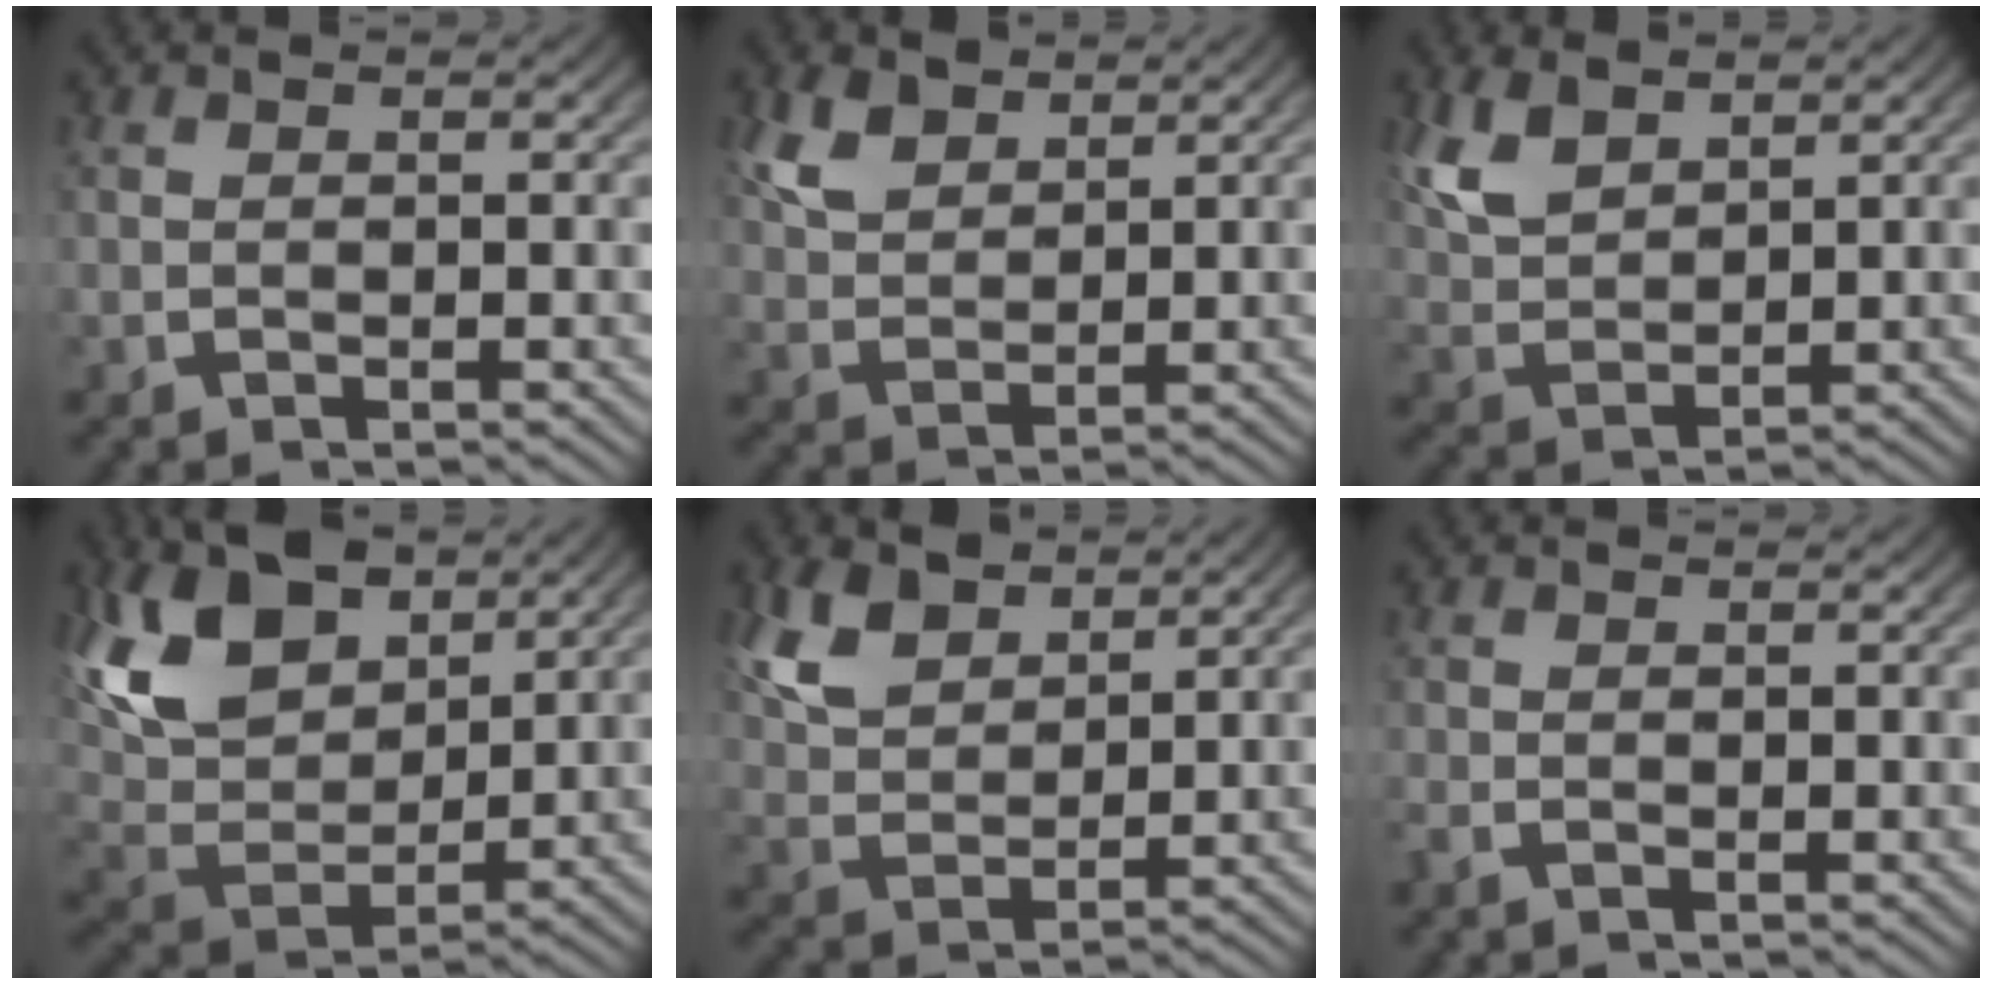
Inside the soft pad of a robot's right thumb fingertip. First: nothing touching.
{"total": 4.3, "force": [2.8, 2.3, 2.3], "torque": [-0.052, -0.004, 0.063]}
{"total": 4.6, "force": [2.6, 2.5, 2.8], "torque": [-0.073, -0.007, 0.064]}
{"total": 11.8, "force": [3.5, 7.6, 8.3], "torque": [-0.182, -0.017, 0.068]}
{"total": 5.9, "force": [3.2, 3.4, 3.5], "torque": [-0.086, -0.012, 0.073]}
{"total": 0.8, "force": [-0.5, 0.4, 0.5], "torque": [-0.013, -0.002, -0.012]}